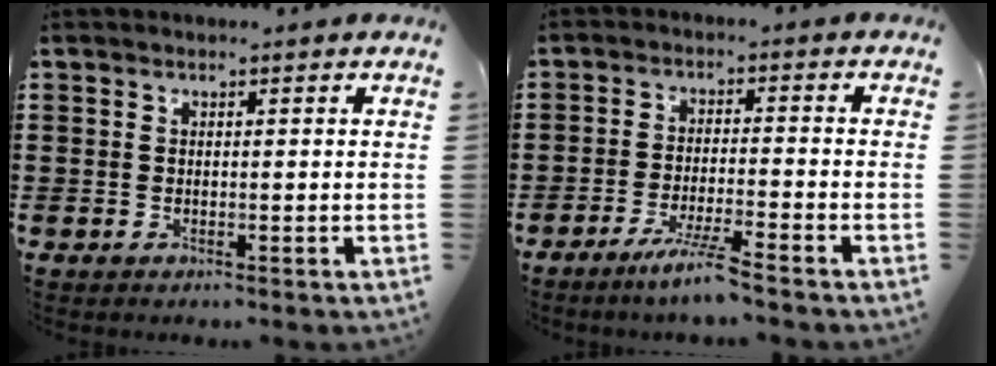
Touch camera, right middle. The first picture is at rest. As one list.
[{"total": 4.9, "force": [-4.0, -0.4, 2.9], "torque": [-0.058, -0.014, -0.074]}]